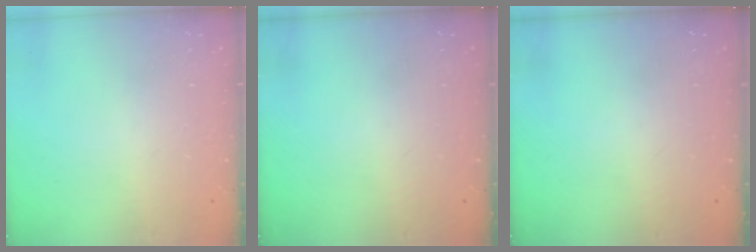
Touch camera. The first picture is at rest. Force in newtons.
{"total": 0.0}
{"total": 0.0}